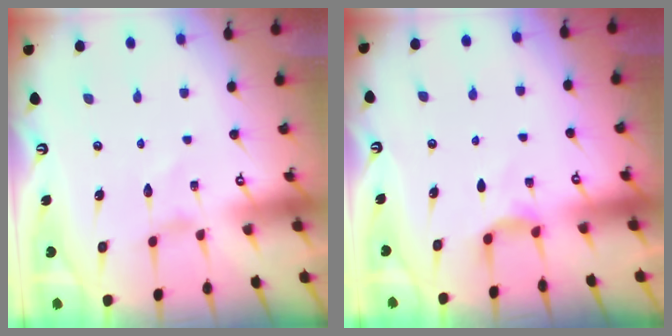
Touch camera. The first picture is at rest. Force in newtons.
{"total": 2.8, "press": 2.8, "slide": 0.3}